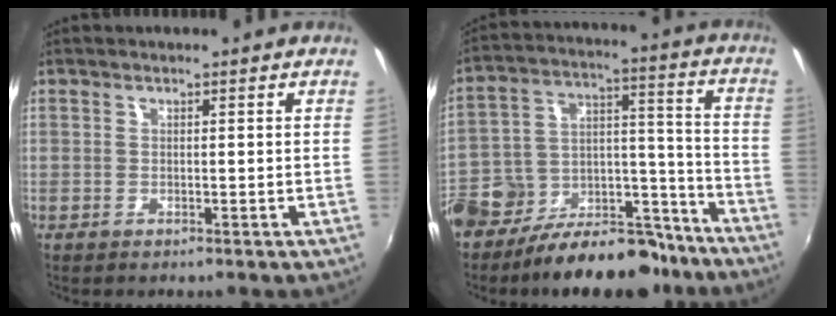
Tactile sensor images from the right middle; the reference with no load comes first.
{"total": 20.6, "force": [-13.6, 11.6, 10.4], "torque": [-0.212, 0.041, -0.191]}